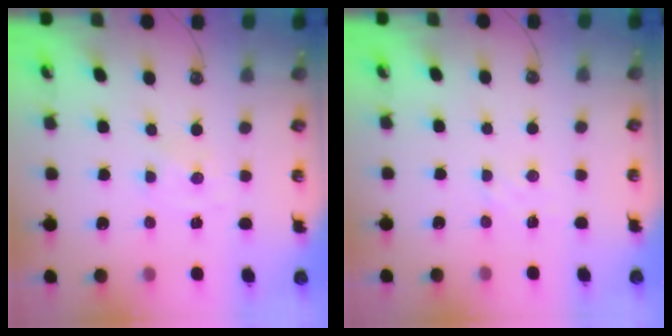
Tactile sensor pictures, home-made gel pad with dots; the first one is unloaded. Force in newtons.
{"total": 2.6, "press": 2.6, "slide": 0.4}